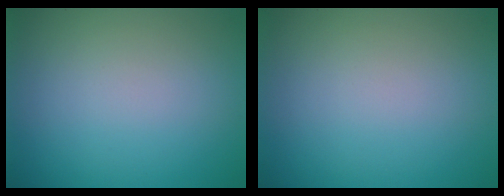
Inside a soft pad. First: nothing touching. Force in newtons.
{"total": 0.0}